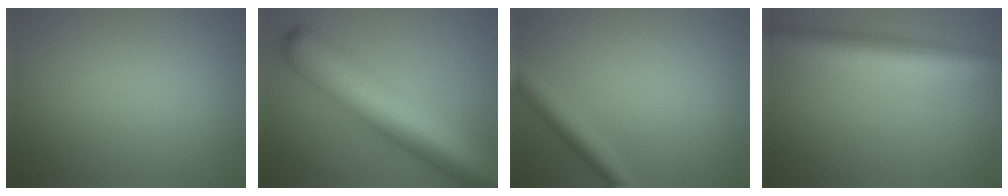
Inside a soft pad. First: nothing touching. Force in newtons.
{"total": 11.7, "press": 11.7, "slide": 0.2}
{"total": 2.9, "press": 2.9, "slide": 0.1}
{"total": 7.7, "press": 7.7, "slide": 0.4}